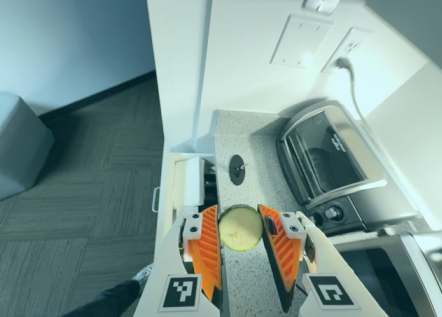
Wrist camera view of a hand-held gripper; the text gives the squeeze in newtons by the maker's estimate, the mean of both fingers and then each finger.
{"total": 9.9, "left": 9.9, "right": 9.9}